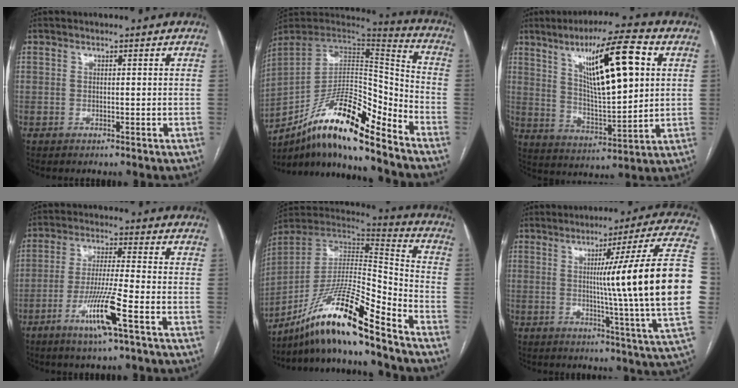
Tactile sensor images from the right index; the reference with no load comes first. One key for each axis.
{"total": 18.8, "fx": -13.5, "fy": 3.0, "fz": 12.8, "tx": -0.232, "ty": 0.006, "tz": -0.242}
{"total": 16.1, "fx": 5.8, "fy": 2.8, "fz": 14.8, "tx": -0.250, "ty": 0.009, "tz": 0.100}
{"total": 9.5, "fx": -4.5, "fy": -0.6, "fz": 8.4, "tx": -0.163, "ty": -0.014, "tz": -0.086}
{"total": 18.6, "fx": -13.8, "fy": 0.6, "fz": 12.5, "tx": -0.246, "ty": 0.000, "tz": -0.252}
{"total": 22.3, "fx": 0.8, "fy": -2.6, "fz": 22.2, "tx": -0.245, "ty": -0.001, "tz": -0.006}